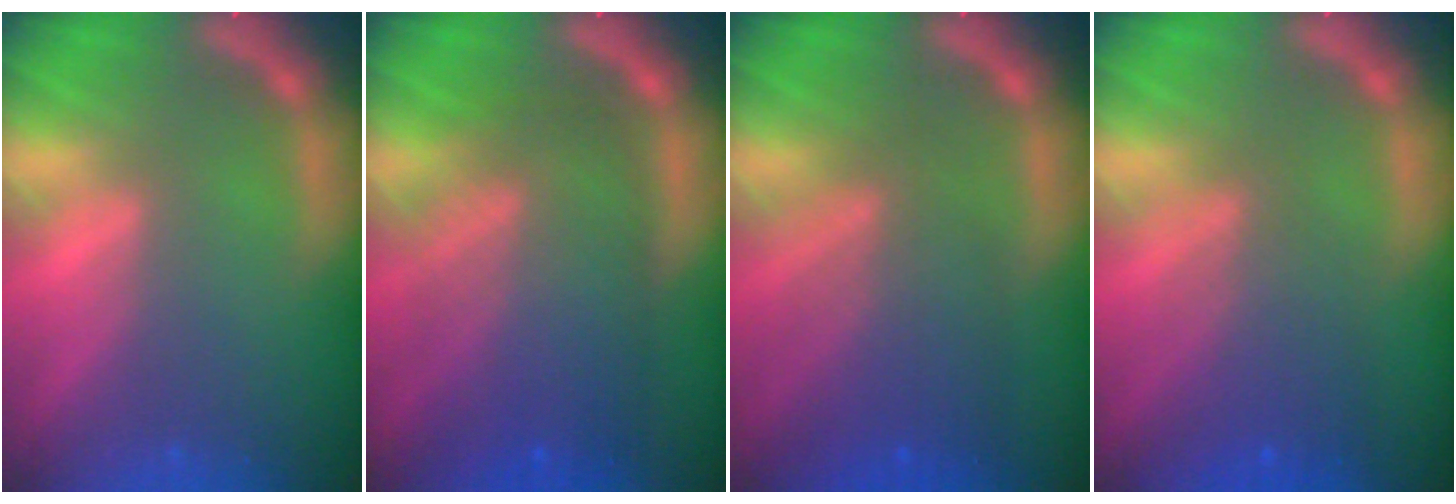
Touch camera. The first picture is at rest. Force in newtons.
{"total": 9.5}
{"total": 6.5}
{"total": 4.6}